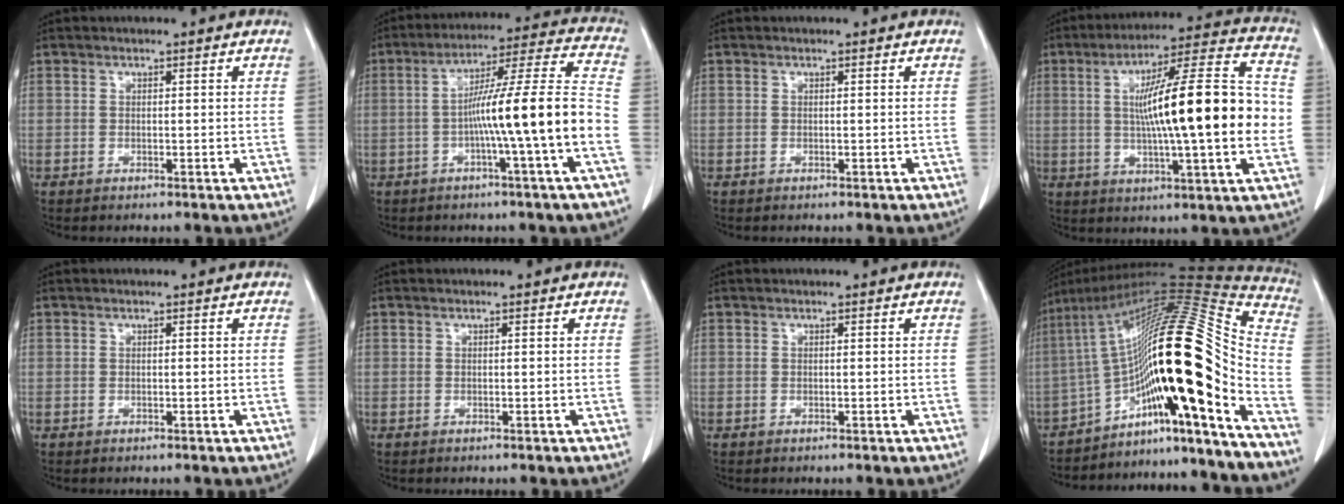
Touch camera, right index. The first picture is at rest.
{"total": 14.9, "force": [-3.4, -1.4, 14.5], "torque": [-0.230, 0.016, -0.062]}
{"total": 0.0}
{"total": 21.0, "force": [0.3, 1.4, 20.9], "torque": [-0.326, 0.017, -0.003]}
{"total": 0.0}
{"total": 0.0}
{"total": 0.0}
{"total": 25.8, "force": [-11.4, 2.2, 23.0], "torque": [-0.340, 0.041, -0.181]}